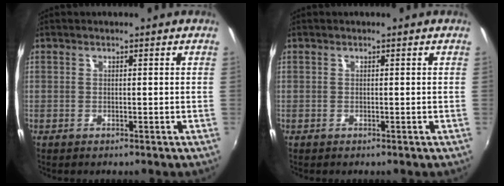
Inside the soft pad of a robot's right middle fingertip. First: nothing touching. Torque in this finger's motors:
{"motor_torque": [0.52, -0.50, 0.04, 0.00]}